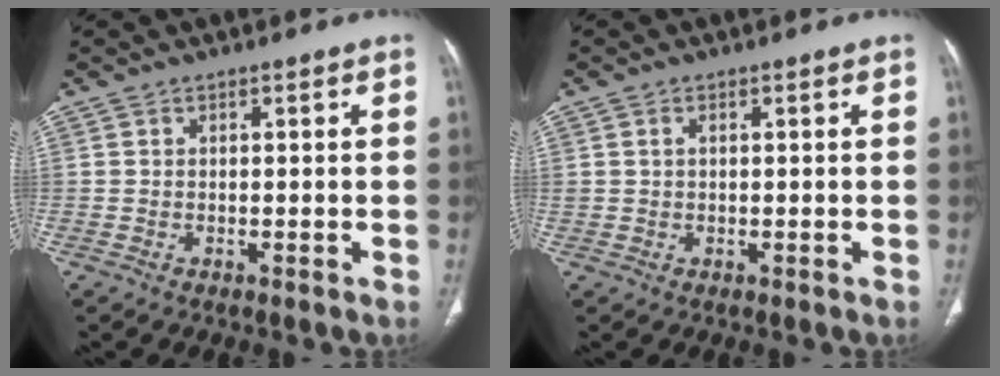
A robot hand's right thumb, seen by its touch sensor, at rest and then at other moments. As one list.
[{"total": 1.1, "force": [0.4, 0.7, 0.7], "torque": [-0.015, 0.001, 0.011]}]